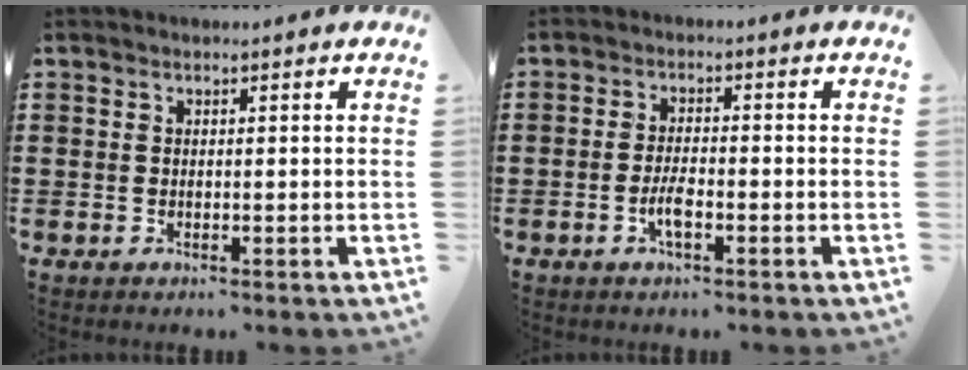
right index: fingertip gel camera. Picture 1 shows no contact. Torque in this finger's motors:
{"motor_torque": [2.14, 0.00, 0.13, 0.04]}